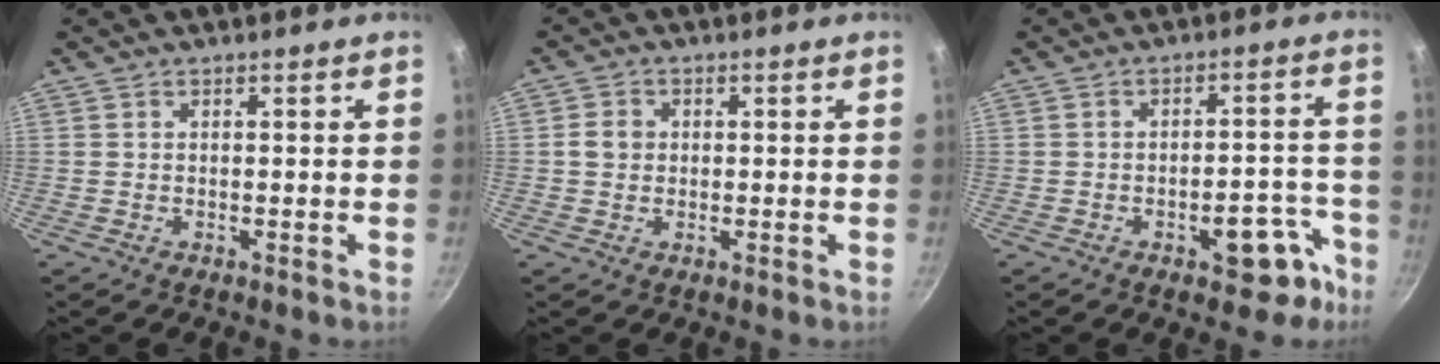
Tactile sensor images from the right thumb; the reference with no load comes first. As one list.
[{"total": 2.9, "force": [0.1, 2.6, 1.4], "torque": [-0.014, 0.008, -0.003]}, {"total": 9.3, "force": [-5.0, 4.5, 6.4], "torque": [-0.032, 0.047, -0.055]}]